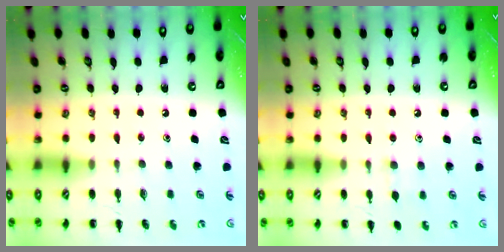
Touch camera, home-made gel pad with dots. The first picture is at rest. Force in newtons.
{"total": 5.8, "press": 5.5, "slide": 2.0}